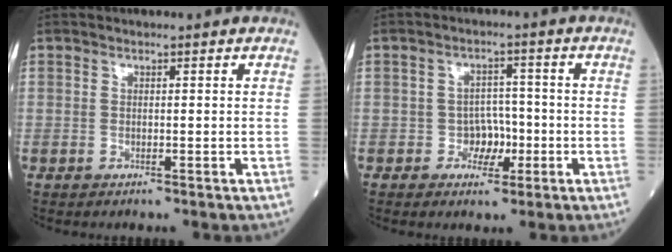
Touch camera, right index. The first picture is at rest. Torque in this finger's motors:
{"motor_torque": [0.04, -0.02, 0.03, 0.01]}